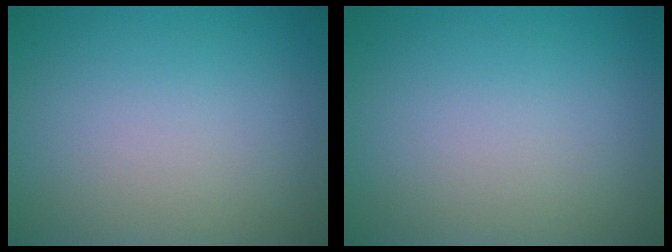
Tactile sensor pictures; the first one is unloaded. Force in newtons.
{"total": 0.0}